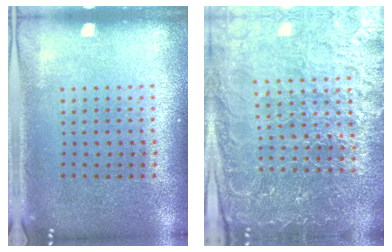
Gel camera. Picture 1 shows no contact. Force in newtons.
{"total": 5.1, "press": 4.7, "slide": 1.9}